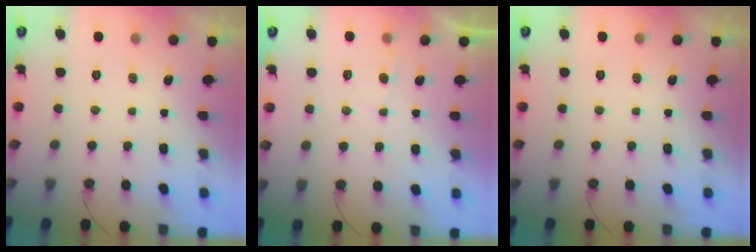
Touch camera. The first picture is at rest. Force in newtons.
{"total": 2.2, "press": 2.2, "slide": 0.2}
{"total": 0.0}